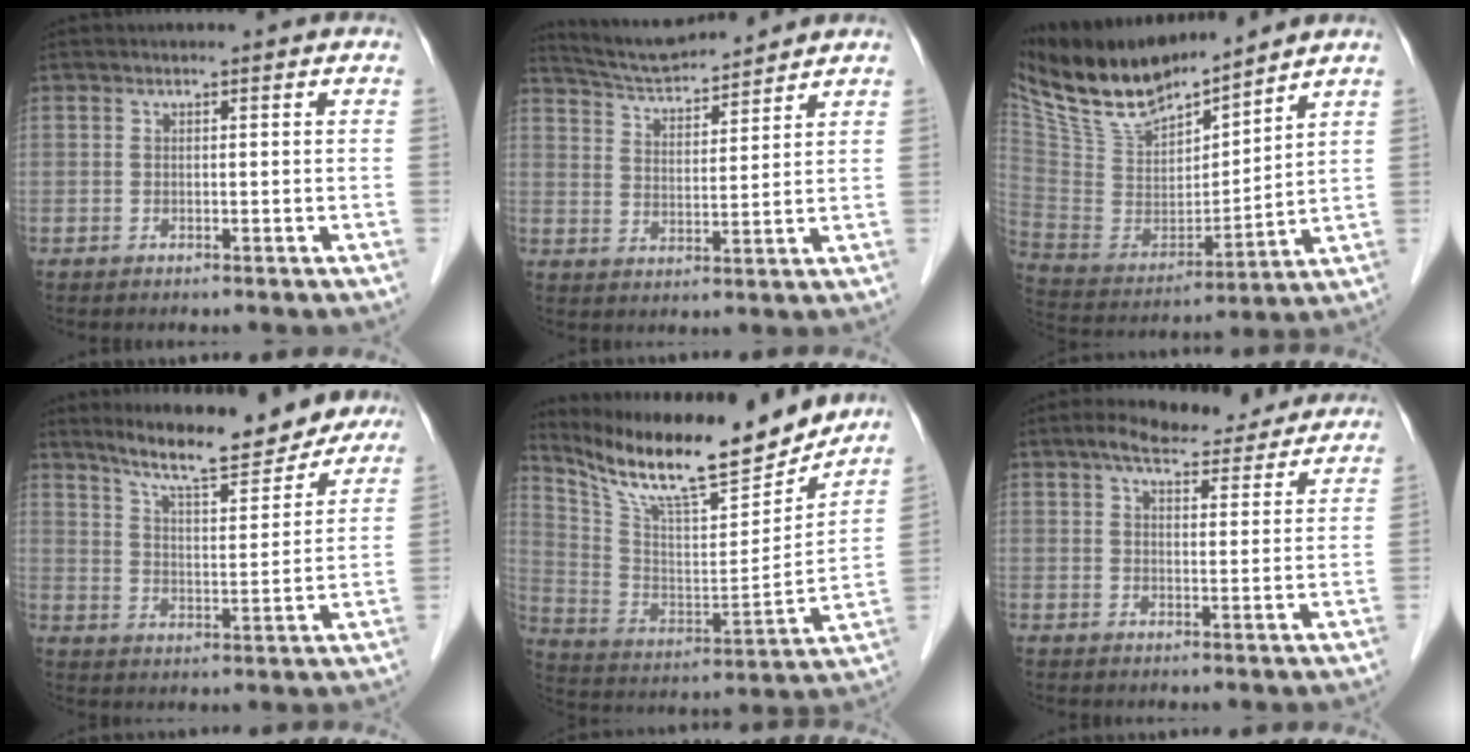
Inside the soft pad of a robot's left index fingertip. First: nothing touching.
{"total": 9.5, "force": [9.1, 0.7, 2.5], "torque": [-0.054, 0.021, 0.165]}
{"total": 16.6, "force": [14.9, 3.1, 6.8], "torque": [-0.142, 0.001, 0.291]}
{"total": 14.0, "force": [12.4, 3.0, 5.8], "torque": [-0.080, -0.003, 0.177]}
{"total": 21.7, "force": [18.5, 3.4, 10.7], "torque": [-0.196, -0.014, 0.303]}
{"total": 12.4, "force": [10.8, 3.1, 5.1], "torque": [-0.064, 0.025, 0.137]}